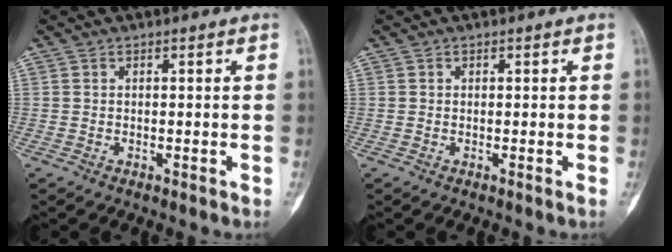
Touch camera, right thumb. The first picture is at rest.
{"total": 0.0}